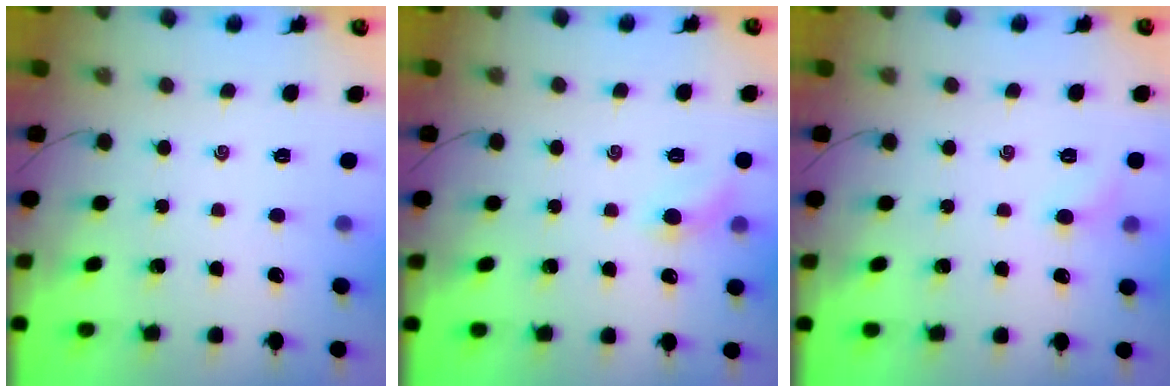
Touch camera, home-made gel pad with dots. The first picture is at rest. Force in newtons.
{"total": 5.6, "press": 5.3, "slide": 2.0}
{"total": 4.4, "press": 4.2, "slide": 1.4}